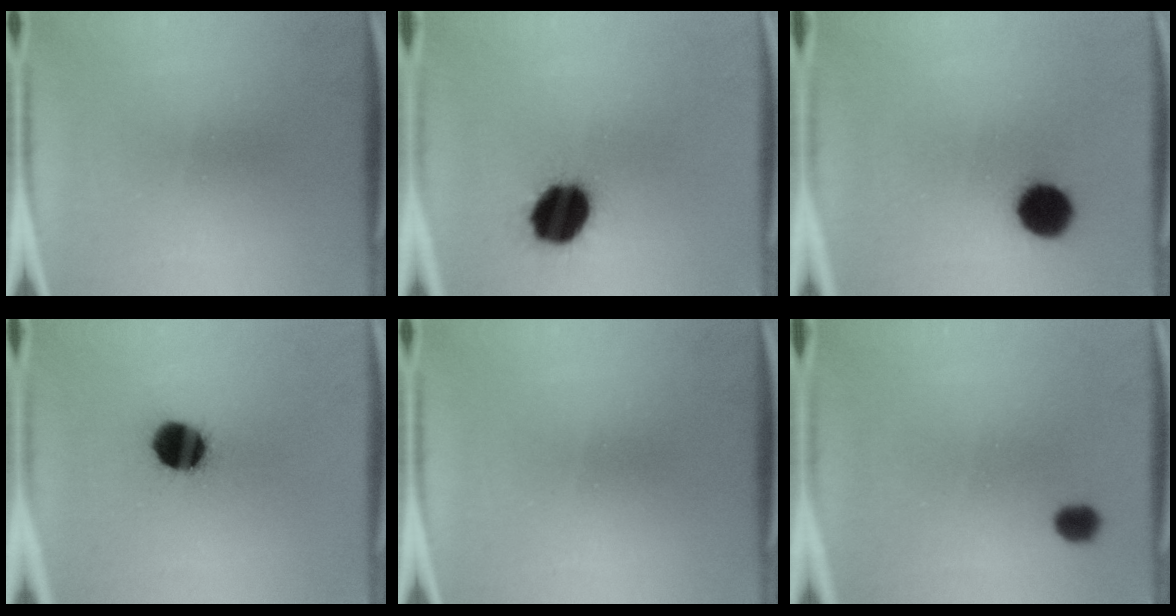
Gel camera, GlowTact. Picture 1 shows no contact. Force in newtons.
{"total": 13.6}
{"total": 9.5}
{"total": 10.5}
{"total": 0.0}
{"total": 2.7}